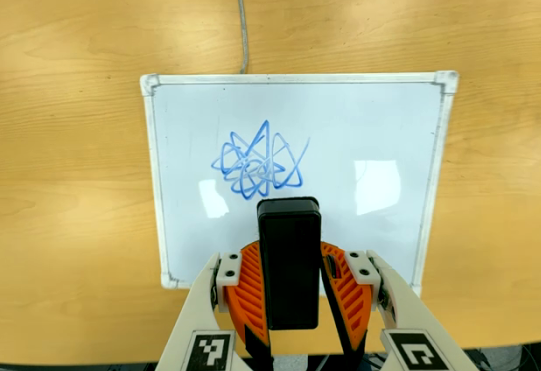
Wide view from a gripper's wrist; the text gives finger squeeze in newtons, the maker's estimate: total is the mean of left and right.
{"total": 5.8, "left": 5.6, "right": 6.0}